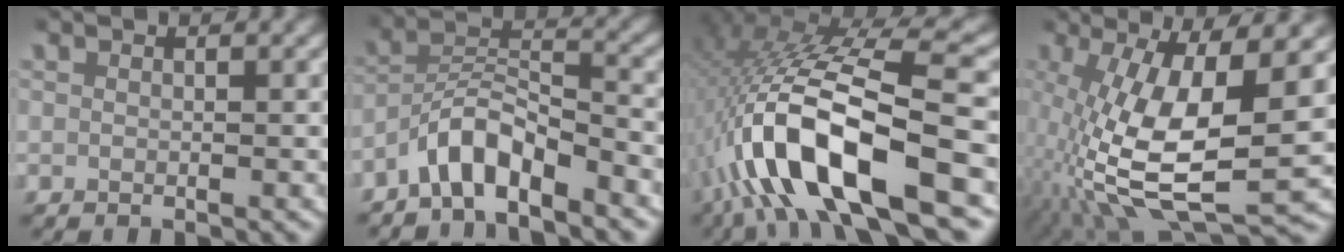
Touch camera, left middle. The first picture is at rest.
{"total": 5.0, "force": [-3.8, 2.0, 2.6], "torque": [-0.044, 0.008, -0.076]}
{"total": 12.6, "force": [-1.7, 4.7, 11.5], "torque": [-0.228, 0.005, -0.021]}
{"total": 12.2, "force": [-1.2, 5.4, 10.9], "torque": [-0.207, -0.035, 0.005]}